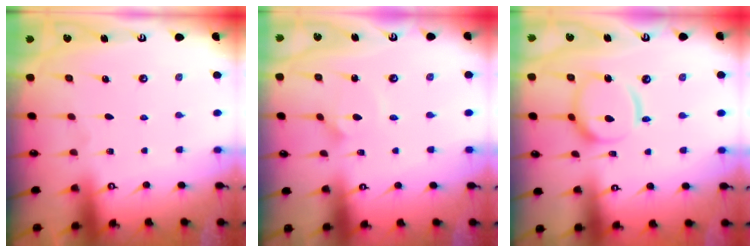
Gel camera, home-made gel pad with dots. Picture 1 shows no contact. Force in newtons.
{"total": 2.4, "press": 2.4, "slide": 0.1}
{"total": 14.8, "press": 14.7, "slide": 1.5}